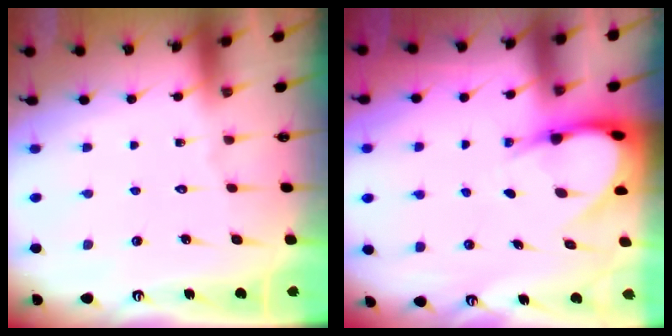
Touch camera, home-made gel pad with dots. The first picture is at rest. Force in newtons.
{"total": 6.3, "press": 6.3, "slide": 0.5}